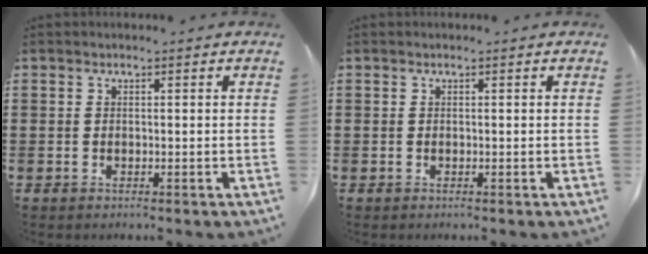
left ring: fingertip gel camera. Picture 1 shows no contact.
{"total": 0.0}